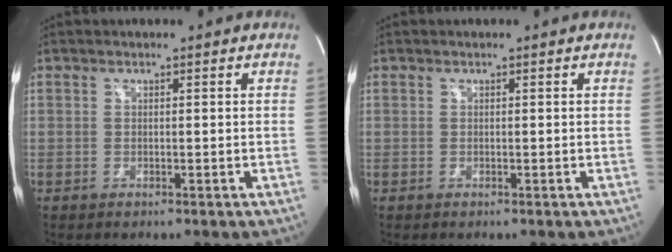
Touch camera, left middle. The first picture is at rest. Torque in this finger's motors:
{"motor_torque": [0.05, -0.12, 0.03, 0.00]}